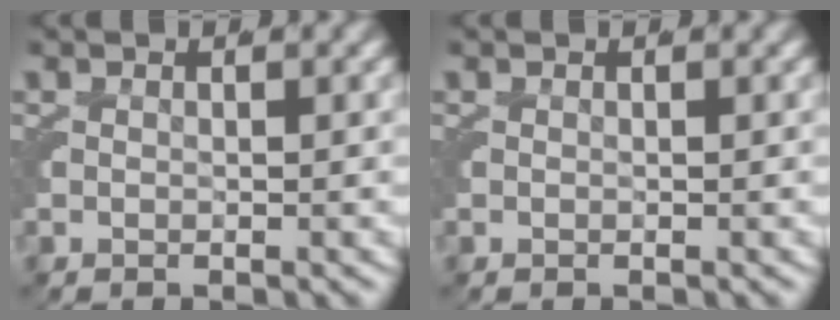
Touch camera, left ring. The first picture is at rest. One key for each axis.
{"total": 0.0}